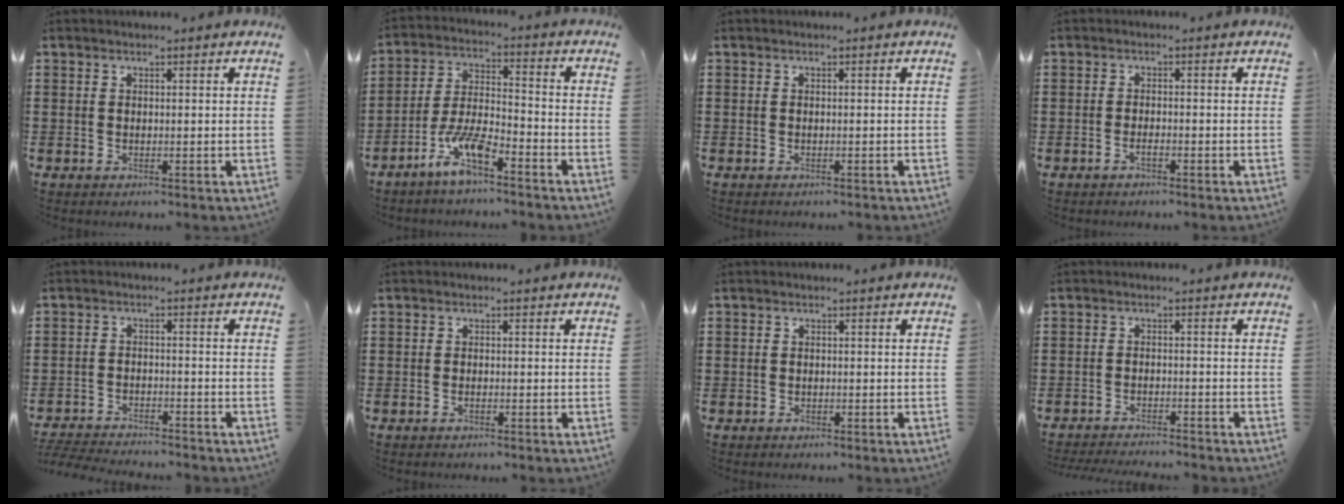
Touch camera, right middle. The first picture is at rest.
{"total": 7.3, "force": [-5.1, 1.6, 5.0], "torque": [-0.110, -0.002, -0.099]}
{"total": 0.0}
{"total": 1.3, "force": [-0.8, 0.3, 0.9], "torque": [-0.019, -0.003, -0.014]}
{"total": 3.8, "force": [-3.7, 0.1, 0.4], "torque": [-0.016, -0.003, -0.080]}
{"total": 0.7, "force": [-0.4, 0.2, 0.5], "torque": [-0.011, -0.003, -0.008]}
{"total": 0.7, "force": [-0.4, 0.6, 0.2], "torque": [-0.003, 0.002, -0.009]}
{"total": 2.4, "force": [-2.4, -0.1, 0.2], "torque": [-0.006, 0.000, -0.051]}